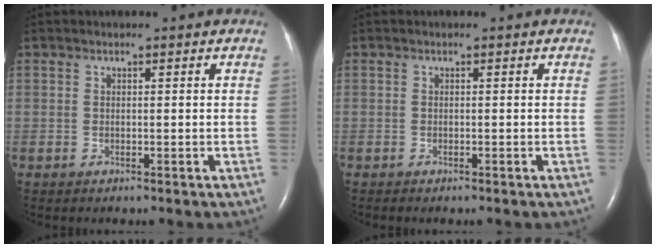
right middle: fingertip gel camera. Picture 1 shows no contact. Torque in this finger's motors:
{"motor_torque": [-0.09, -0.18, -0.07, 0.01]}